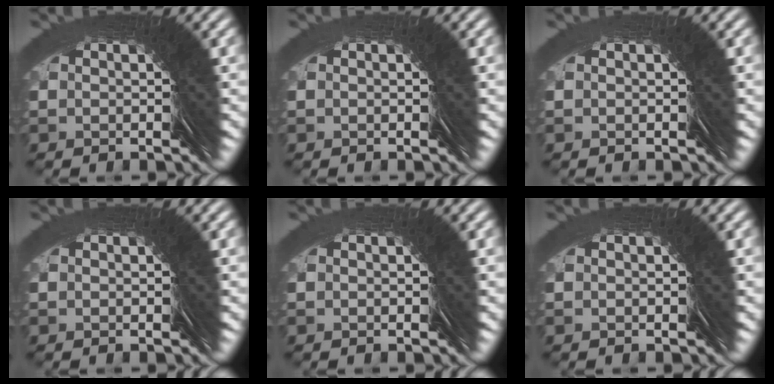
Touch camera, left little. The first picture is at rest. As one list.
[{"total": 0.0}, {"total": 0.0}, {"total": 0.0}, {"total": 0.0}, {"total": 0.0}]